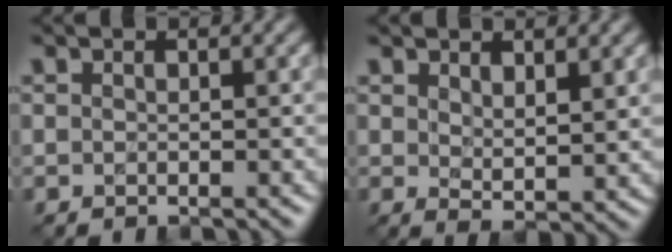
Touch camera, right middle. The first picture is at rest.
{"total": 2.4, "force": [1.7, 0.7, 1.6], "torque": [-0.030, -0.006, 0.032]}